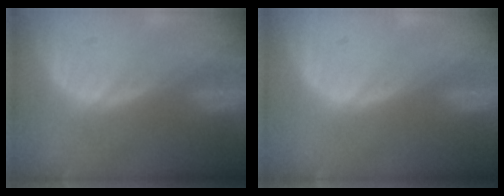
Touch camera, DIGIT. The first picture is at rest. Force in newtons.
{"total": 0.0}